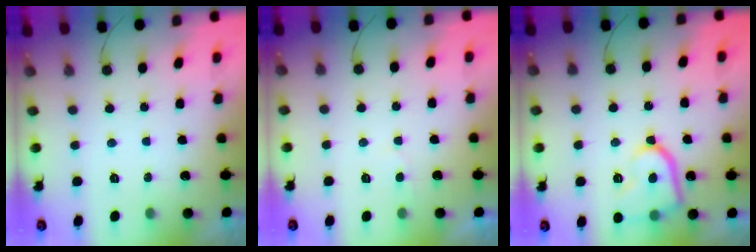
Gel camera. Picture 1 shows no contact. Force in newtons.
{"total": 2.6, "press": 2.6, "slide": 0.2}
{"total": 13.2, "press": 13.2, "slide": 1.4}